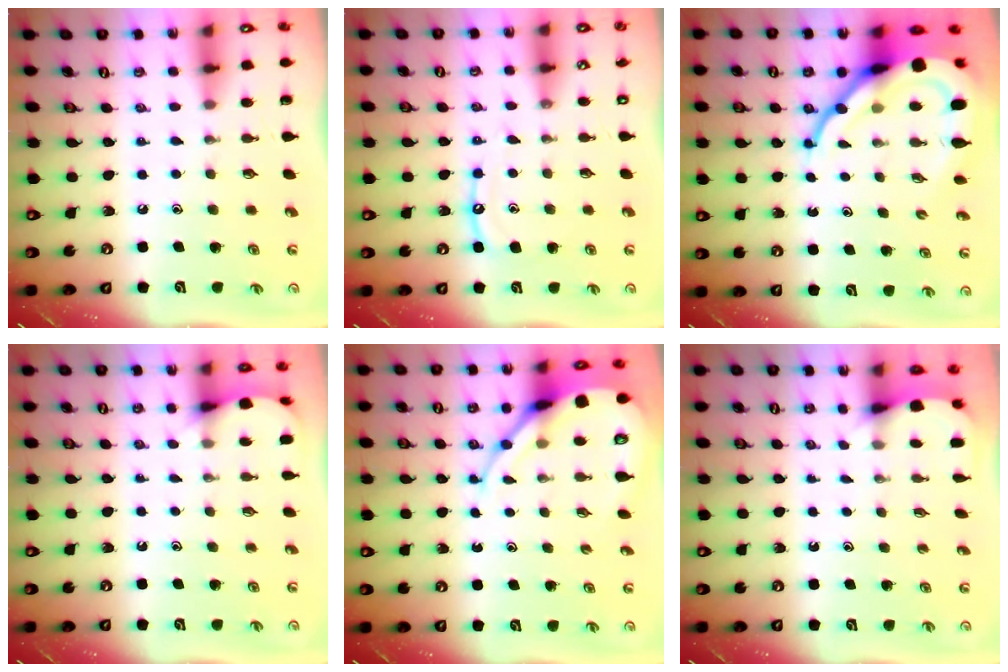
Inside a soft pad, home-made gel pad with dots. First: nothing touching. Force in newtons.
{"total": 7.7, "press": 7.6, "slide": 0.7}
{"total": 16.8, "press": 16.7, "slide": 1.7}
{"total": 5.0, "press": 5.0, "slide": 0.4}
{"total": 9.9, "press": 9.8, "slide": 0.9}
{"total": 2.8, "press": 2.8, "slide": 0.3}